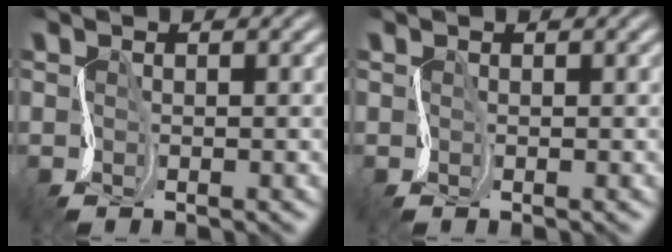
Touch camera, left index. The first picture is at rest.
{"total": 0.0}